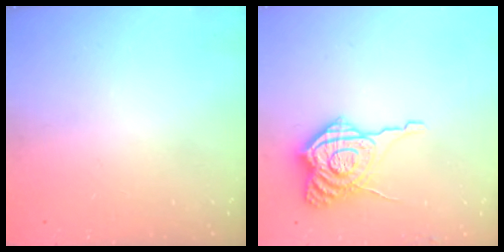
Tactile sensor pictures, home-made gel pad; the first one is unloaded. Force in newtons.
{"total": 12.9, "press": 12.8, "slide": 1.3}